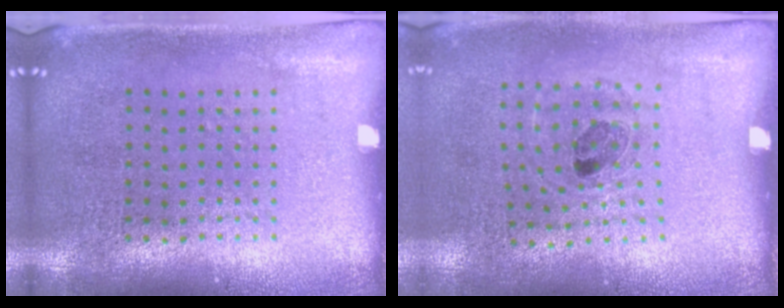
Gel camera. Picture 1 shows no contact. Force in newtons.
{"total": 1.0, "press": 0.9, "slide": 0.6}